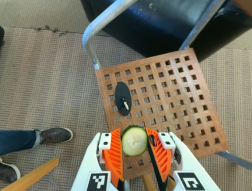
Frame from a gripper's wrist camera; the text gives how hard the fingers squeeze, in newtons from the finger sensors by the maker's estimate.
{"total": 7.2, "left": 7.0, "right": 7.4}